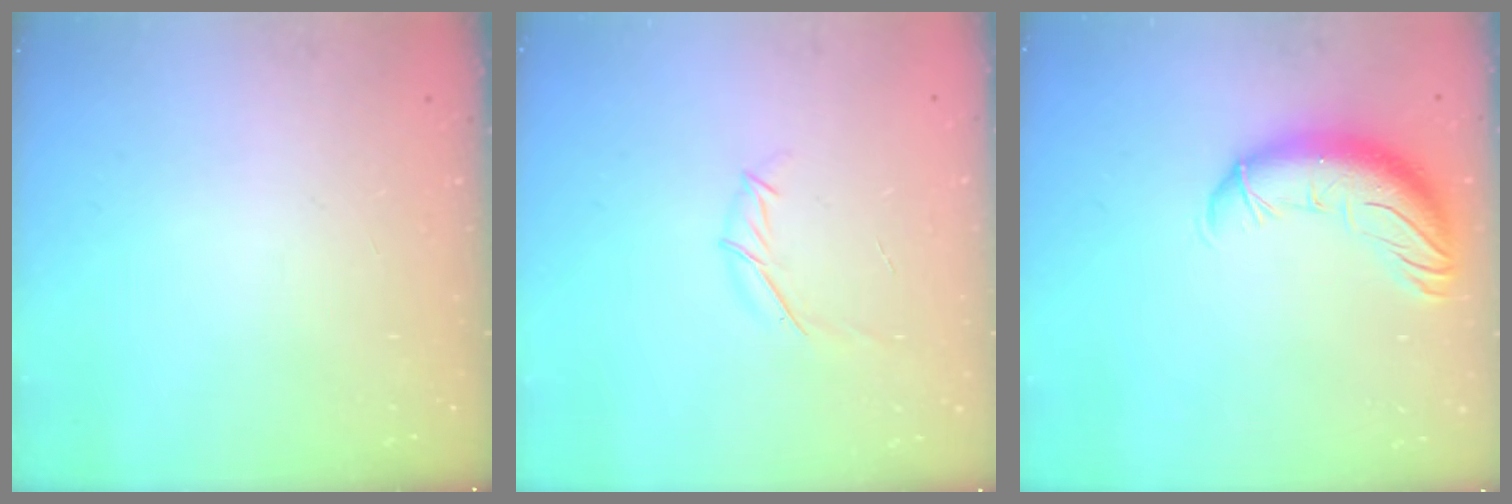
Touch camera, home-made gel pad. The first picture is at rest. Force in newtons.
{"total": 6.0, "press": 5.9, "slide": 1.0}
{"total": 12.4, "press": 12.0, "slide": 2.9}